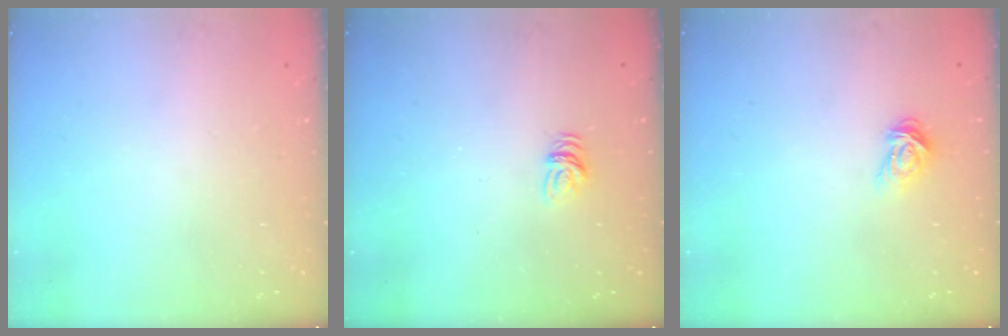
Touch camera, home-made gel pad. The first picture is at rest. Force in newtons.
{"total": 4.1, "press": 4.0, "slide": 0.3}
{"total": 4.9, "press": 4.9, "slide": 0.7}